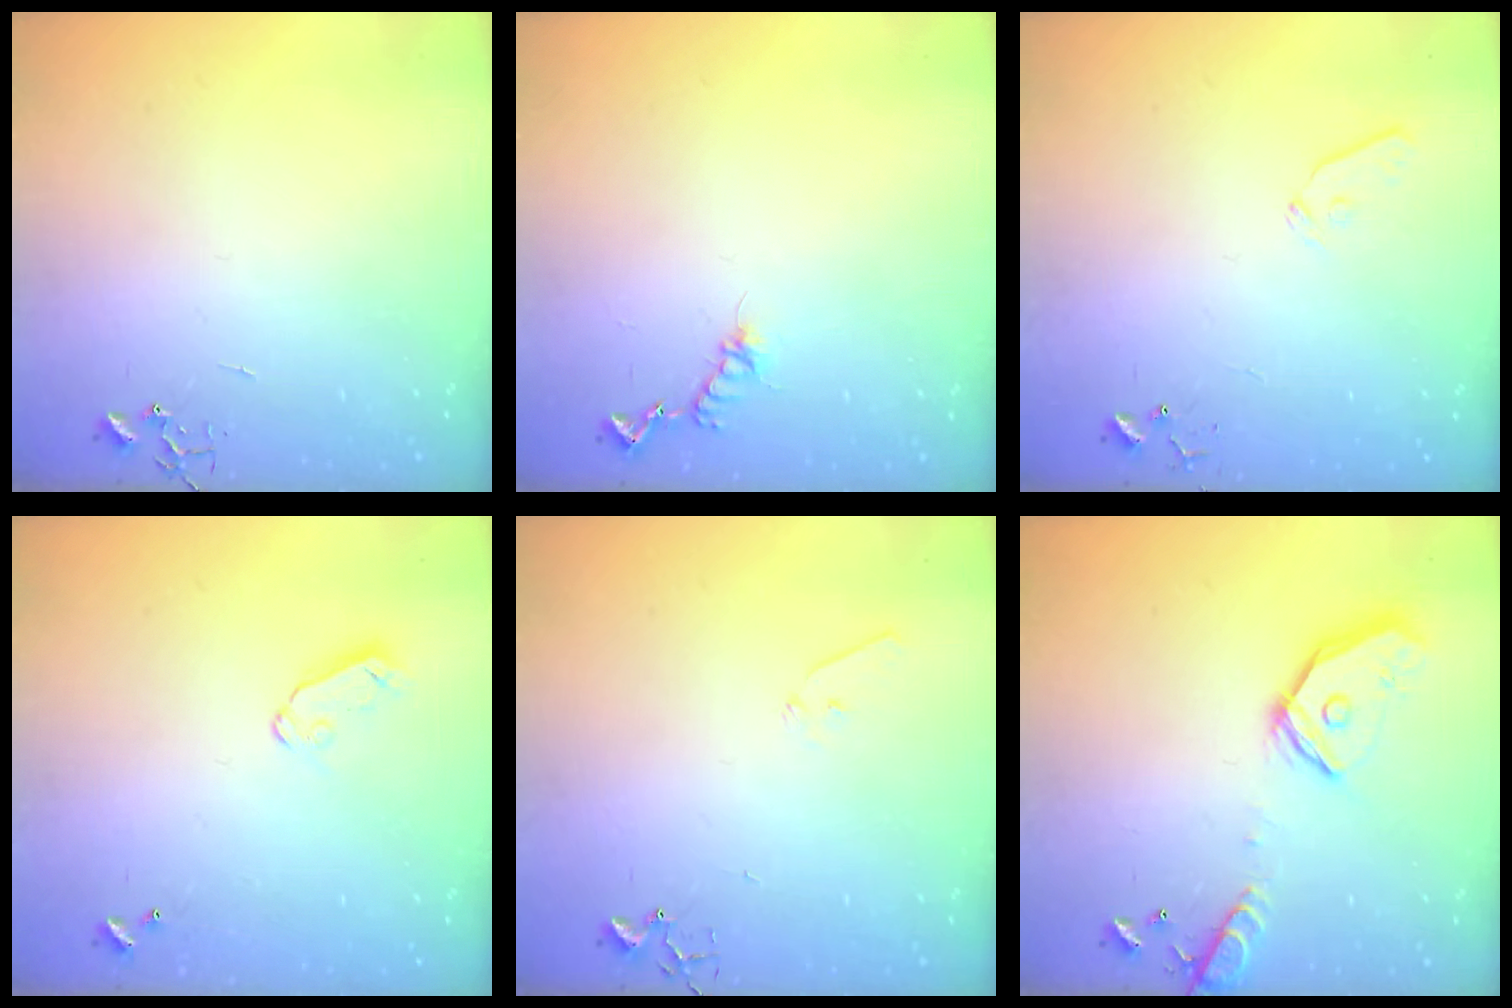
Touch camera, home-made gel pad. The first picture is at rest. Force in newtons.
{"total": 8.7, "press": 8.6, "slide": 0.7}
{"total": 7.5, "press": 7.4, "slide": 0.9}
{"total": 5.4, "press": 5.4, "slide": 0.5}
{"total": 6.3, "press": 6.3, "slide": 0.7}
{"total": 17.6, "press": 17.4, "slide": 2.7}